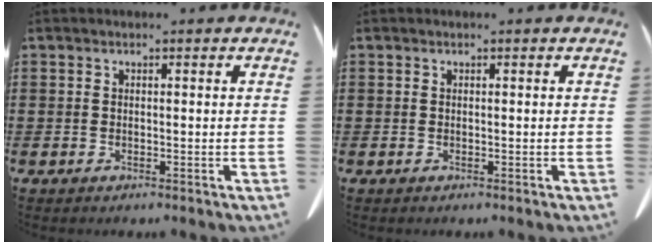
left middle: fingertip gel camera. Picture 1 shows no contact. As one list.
[{"total": 0.0}]